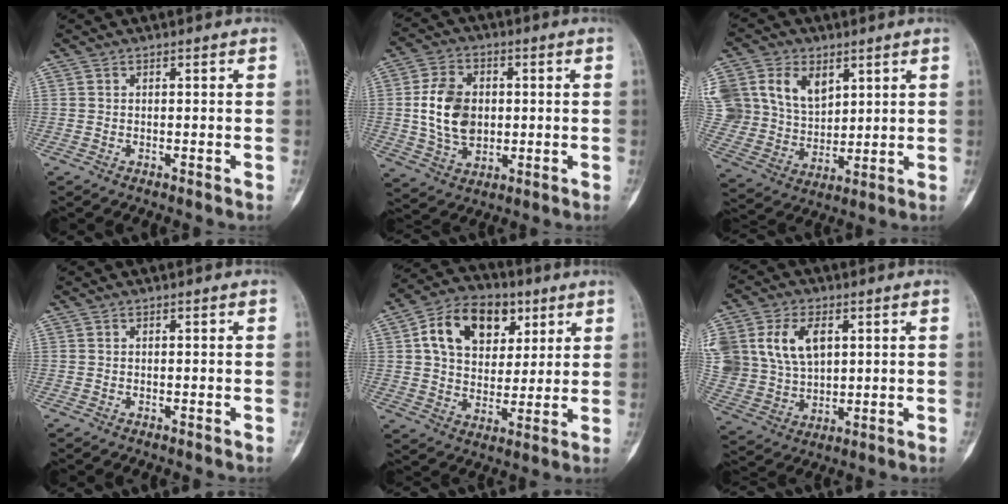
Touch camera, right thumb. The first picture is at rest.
{"total": 11.8, "force": [0.5, 8.5, 8.1], "torque": [-0.126, 0.002, 0.012]}
{"total": 19.1, "force": [7.4, 14.3, 10.3], "torque": [-0.212, 0.001, 0.156]}
{"total": 0.0}
{"total": 16.1, "force": [5.9, 11.3, 9.9], "torque": [-0.136, -0.003, 0.099]}
{"total": 16.2, "force": [4.9, 11.4, 10.4], "torque": [-0.216, -0.004, 0.105]}